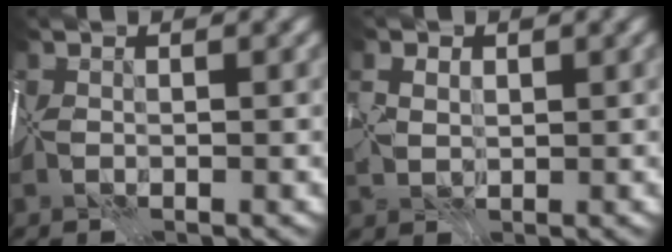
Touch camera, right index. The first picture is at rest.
{"total": 2.3, "force": [1.0, 1.8, 1.0], "torque": [-0.018, 0.019, 0.016]}